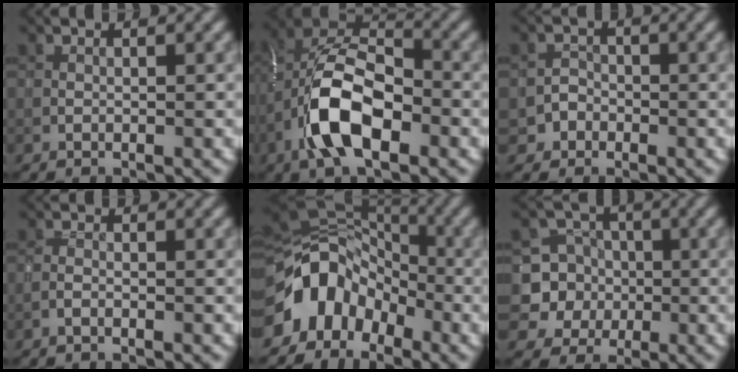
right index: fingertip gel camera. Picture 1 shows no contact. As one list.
[{"total": 9.7, "force": [-3.8, 4.9, 7.5], "torque": [-0.146, 0.011, -0.080]}, {"total": 1.6, "force": [-0.7, 1.4, 0.0], "torque": [0.012, 0.007, -0.015]}, {"total": 0.9, "force": [-0.7, 0.2, 0.5], "torque": [-0.010, 0.001, -0.016]}, {"total": 8.5, "force": [-3.8, 6.2, 4.5], "torque": [-0.068, 0.010, -0.080]}, {"total": 6.4, "force": [-1.1, 6.2, 1.2], "torque": [-0.013, 0.015, -0.047]}]